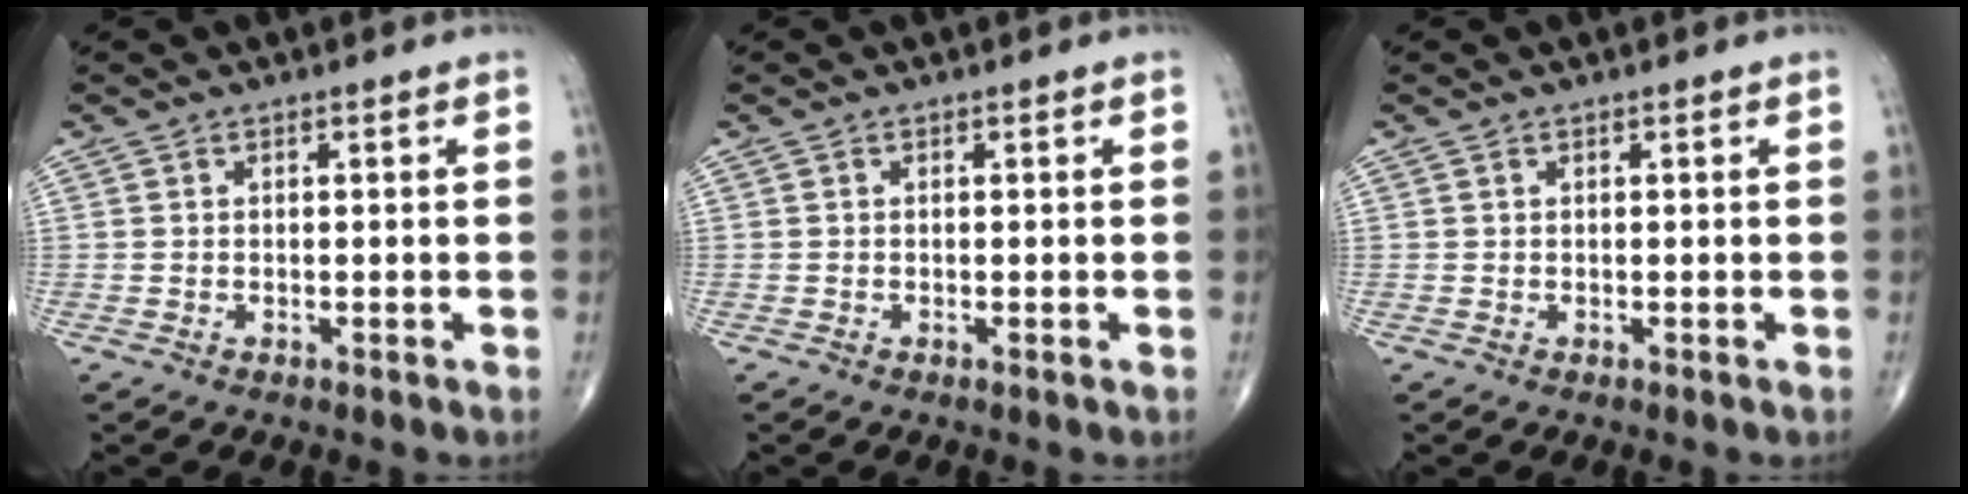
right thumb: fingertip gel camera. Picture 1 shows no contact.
{"total": 0.0}
{"total": 0.0}